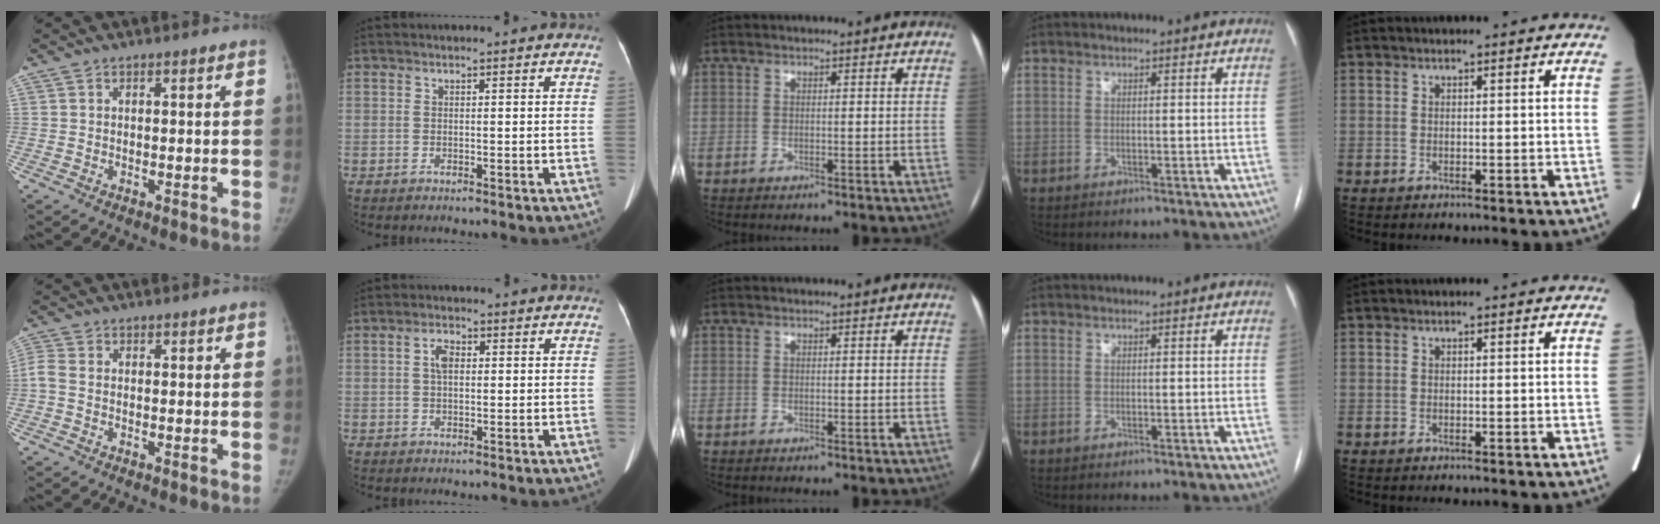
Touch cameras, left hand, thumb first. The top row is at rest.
{"thumb": {"total": 2.5, "force": [-0.5, 1.5, 1.9], "torque": [-0.052, -0.002, -0.020]}, "index": {"total": 2.8, "force": [0.6, 1.3, 2.4], "torque": [-0.049, 0.014, 0.010]}}